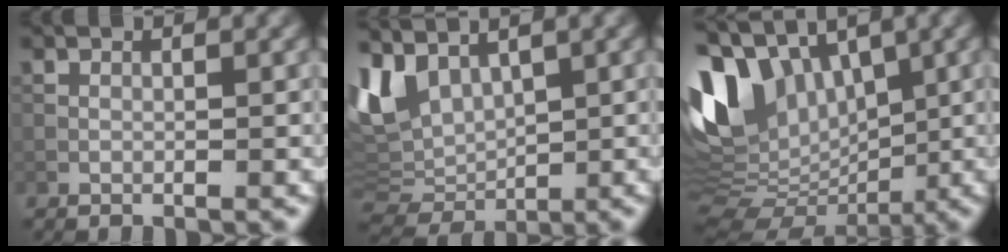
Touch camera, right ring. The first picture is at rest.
{"total": 7.8, "force": [3.1, 4.4, 5.7], "torque": [-0.132, -0.002, 0.059]}
{"total": 12.4, "force": [2.7, 8.2, 8.9], "torque": [-0.176, 0.019, 0.047]}